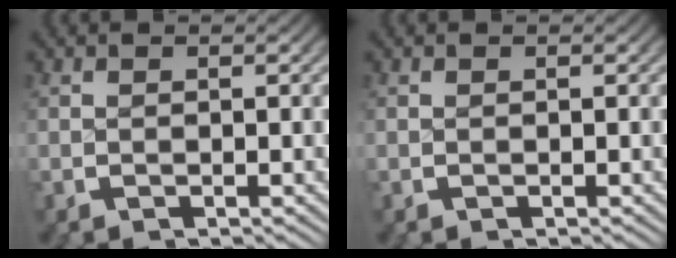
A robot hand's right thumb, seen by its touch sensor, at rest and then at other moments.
{"total": 0.0}